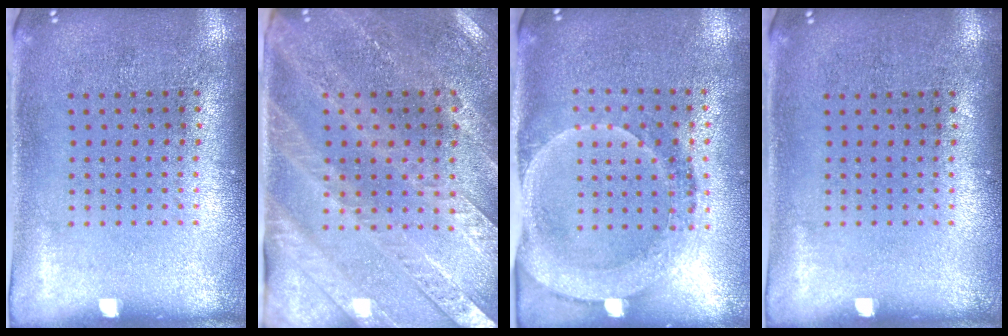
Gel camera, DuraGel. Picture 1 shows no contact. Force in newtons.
{"total": 2.9, "press": 2.7, "slide": 1.3}
{"total": 1.8, "press": 1.6, "slide": 0.8}
{"total": 0.0}